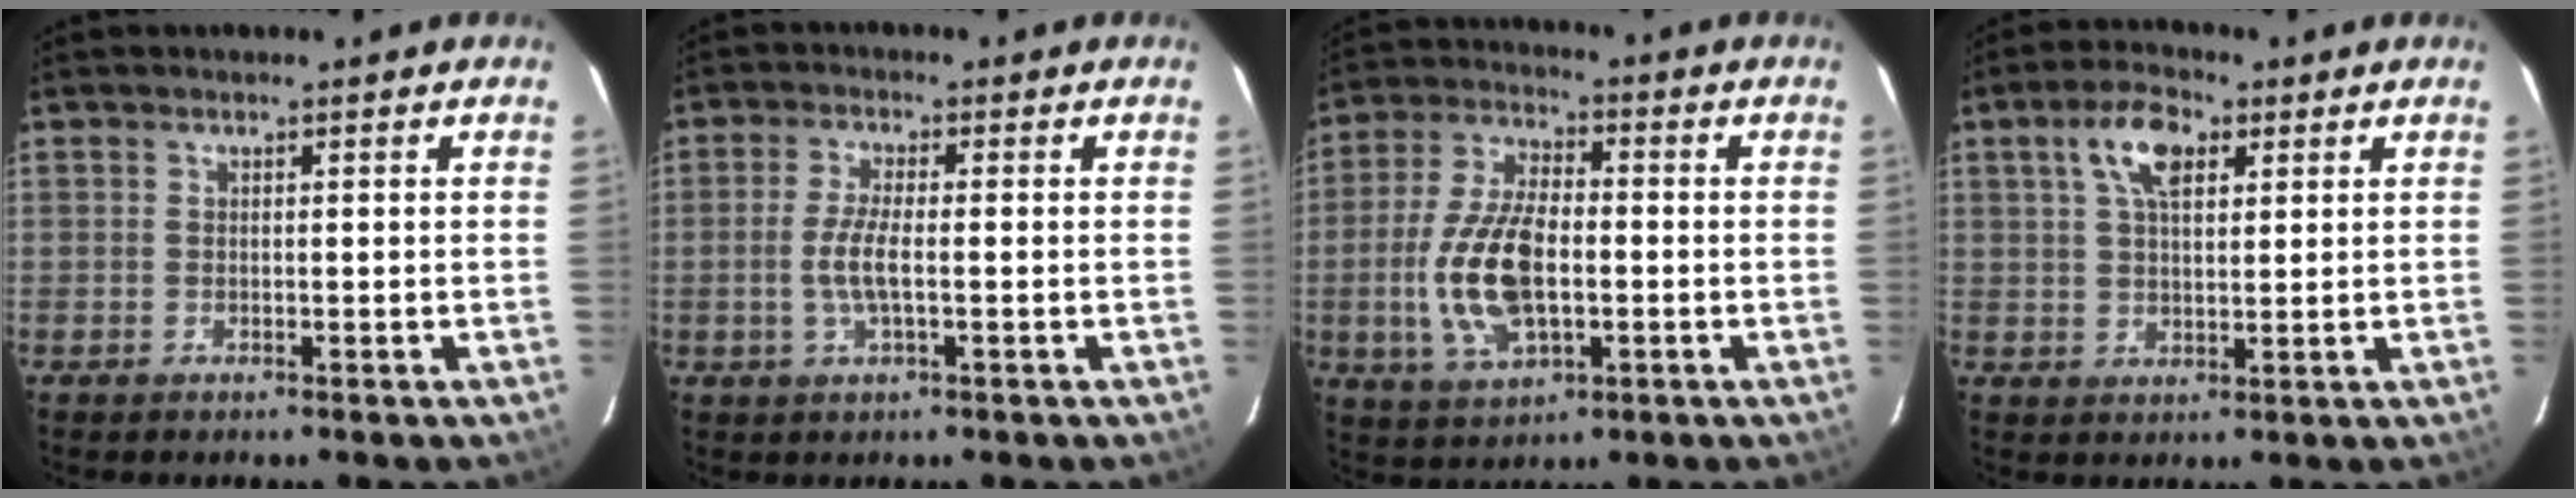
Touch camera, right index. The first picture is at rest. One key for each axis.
{"total": 5.0, "fx": -0.9, "fy": 1.2, "fz": 4.7, "tx": -0.096, "ty": -0.004, "tz": -0.016}
{"total": 14.3, "fx": -2.3, "fy": 7.0, "fz": 12.2, "tx": -0.256, "ty": 0.000, "tz": -0.038}
{"total": 7.0, "fx": 3.1, "fy": 3.2, "fz": 5.3, "tx": -0.098, "ty": 0.016, "tz": 0.056}